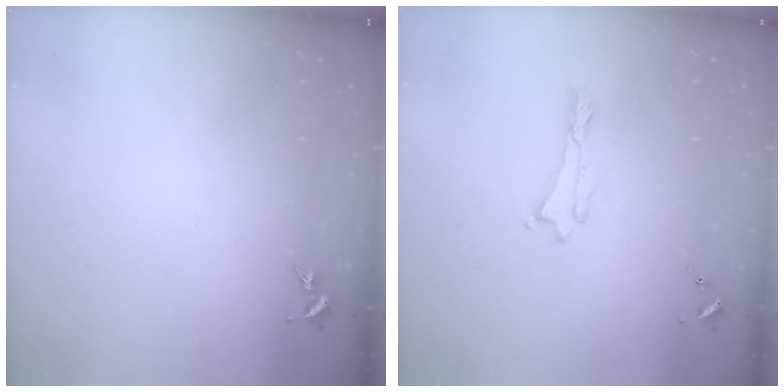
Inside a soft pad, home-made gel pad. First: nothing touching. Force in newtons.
{"total": 0.0}